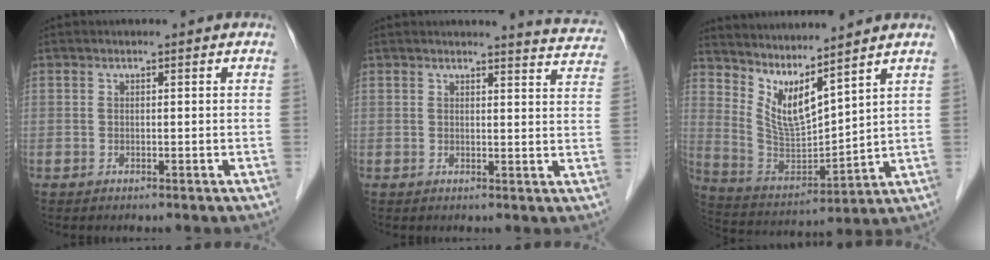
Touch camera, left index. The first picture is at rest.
{"total": 6.7, "force": [6.7, 0.2, 0.4], "torque": [0.000, -0.031, 0.052]}
{"total": 8.4, "force": [6.8, 1.0, 4.8], "torque": [-0.114, -0.017, 0.151]}